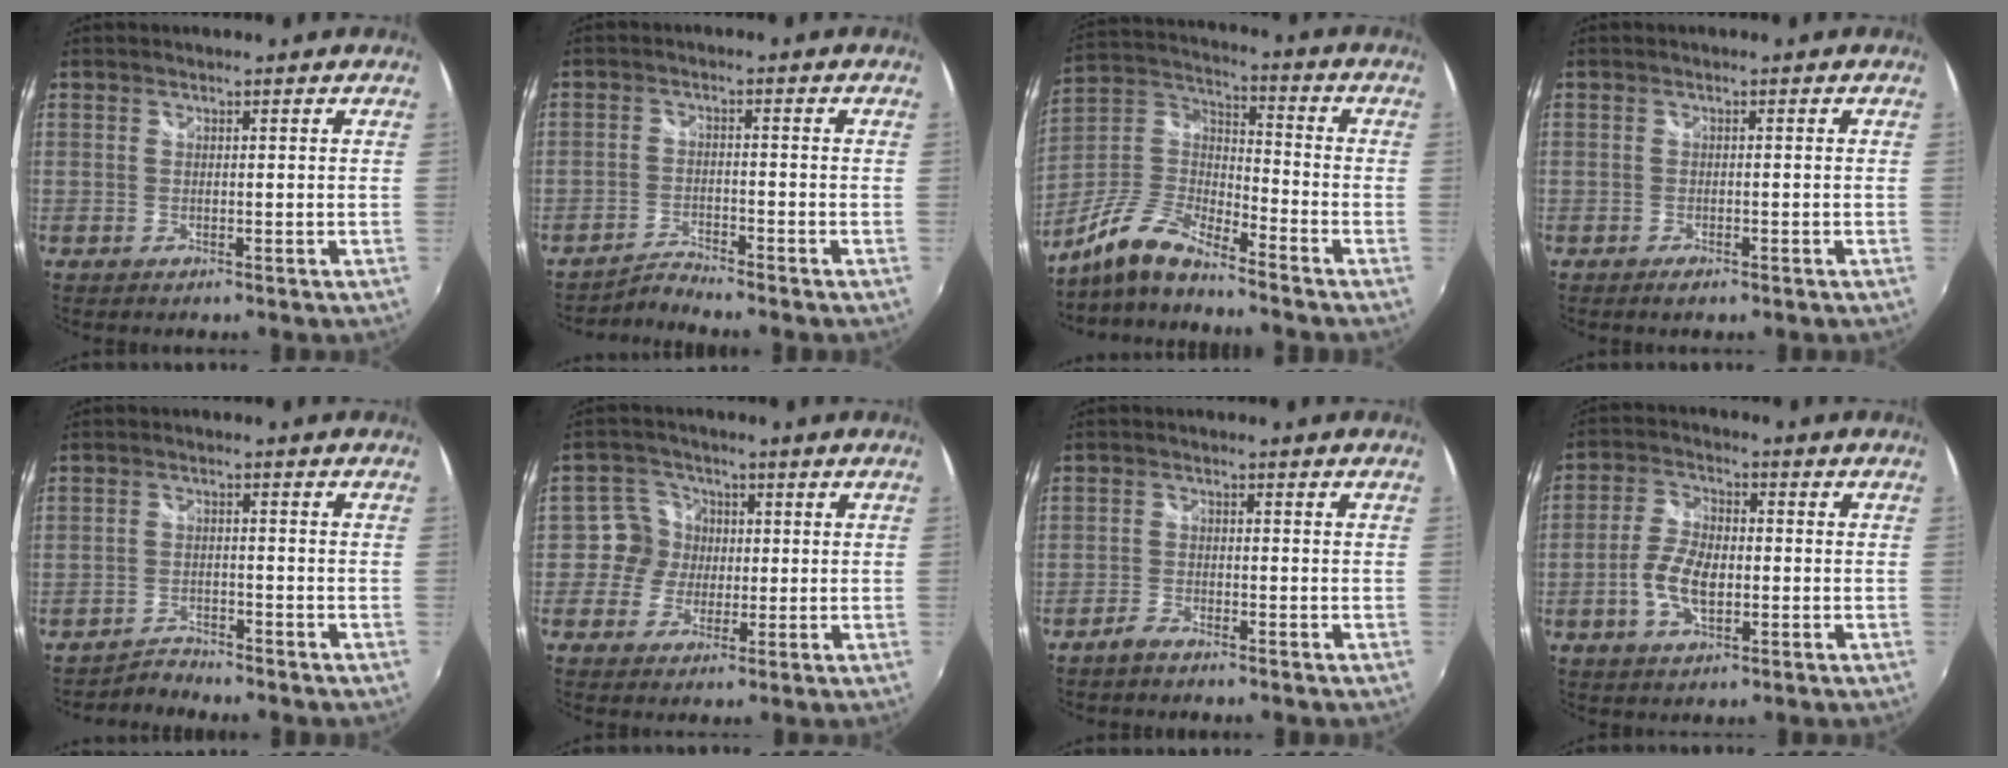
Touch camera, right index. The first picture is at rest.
{"total": 3.5, "force": [-3.4, -0.6, -0.1], "torque": [-0.011, 0.001, -0.070]}
{"total": 11.5, "force": [-9.2, 2.4, 6.3], "torque": [-0.146, 0.004, -0.187]}
{"total": 1.8, "force": [-1.4, 0.6, 0.9], "torque": [-0.022, -0.006, -0.026]}
{"total": 3.3, "force": [-3.3, 0.4, -0.3], "torque": [-0.002, 0.002, -0.062]}
{"total": 5.2, "force": [-0.3, 5.2, 0.3], "torque": [0.005, 0.009, -0.017]}
{"total": 2.6, "force": [-2.4, 0.6, 0.8], "torque": [-0.030, -0.002, -0.049]}
{"total": 7.6, "force": [-1.9, 4.0, 6.2], "torque": [-0.130, 0.010, -0.033]}